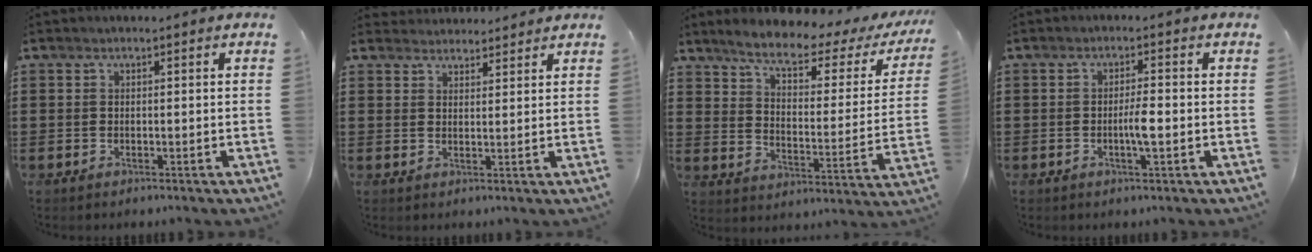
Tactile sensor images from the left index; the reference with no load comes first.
{"total": 2.5, "force": [2.4, 0.4, -0.3], "torque": [-0.001, -0.004, 0.048]}
{"total": 6.3, "force": [4.8, 1.0, 3.9], "torque": [-0.092, -0.030, 0.073]}
{"total": 3.3, "force": [-0.8, 0.6, 3.2], "torque": [-0.056, 0.002, -0.016]}